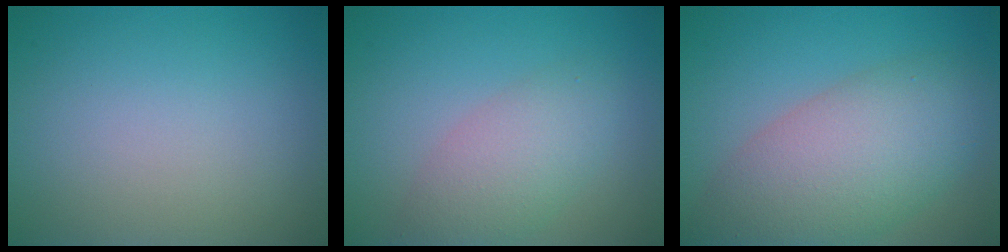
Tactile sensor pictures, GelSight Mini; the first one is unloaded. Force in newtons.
{"total": 4.0, "press": 4.0, "slide": 0.0}
{"total": 8.6, "press": 8.6, "slide": 0.3}